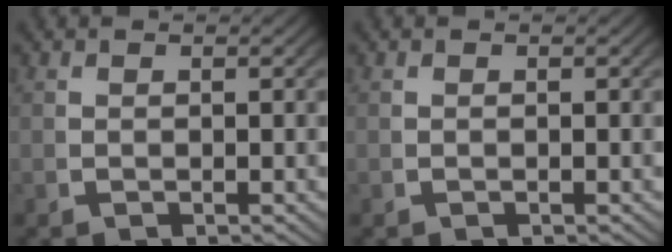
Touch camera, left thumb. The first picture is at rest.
{"total": 0.0}